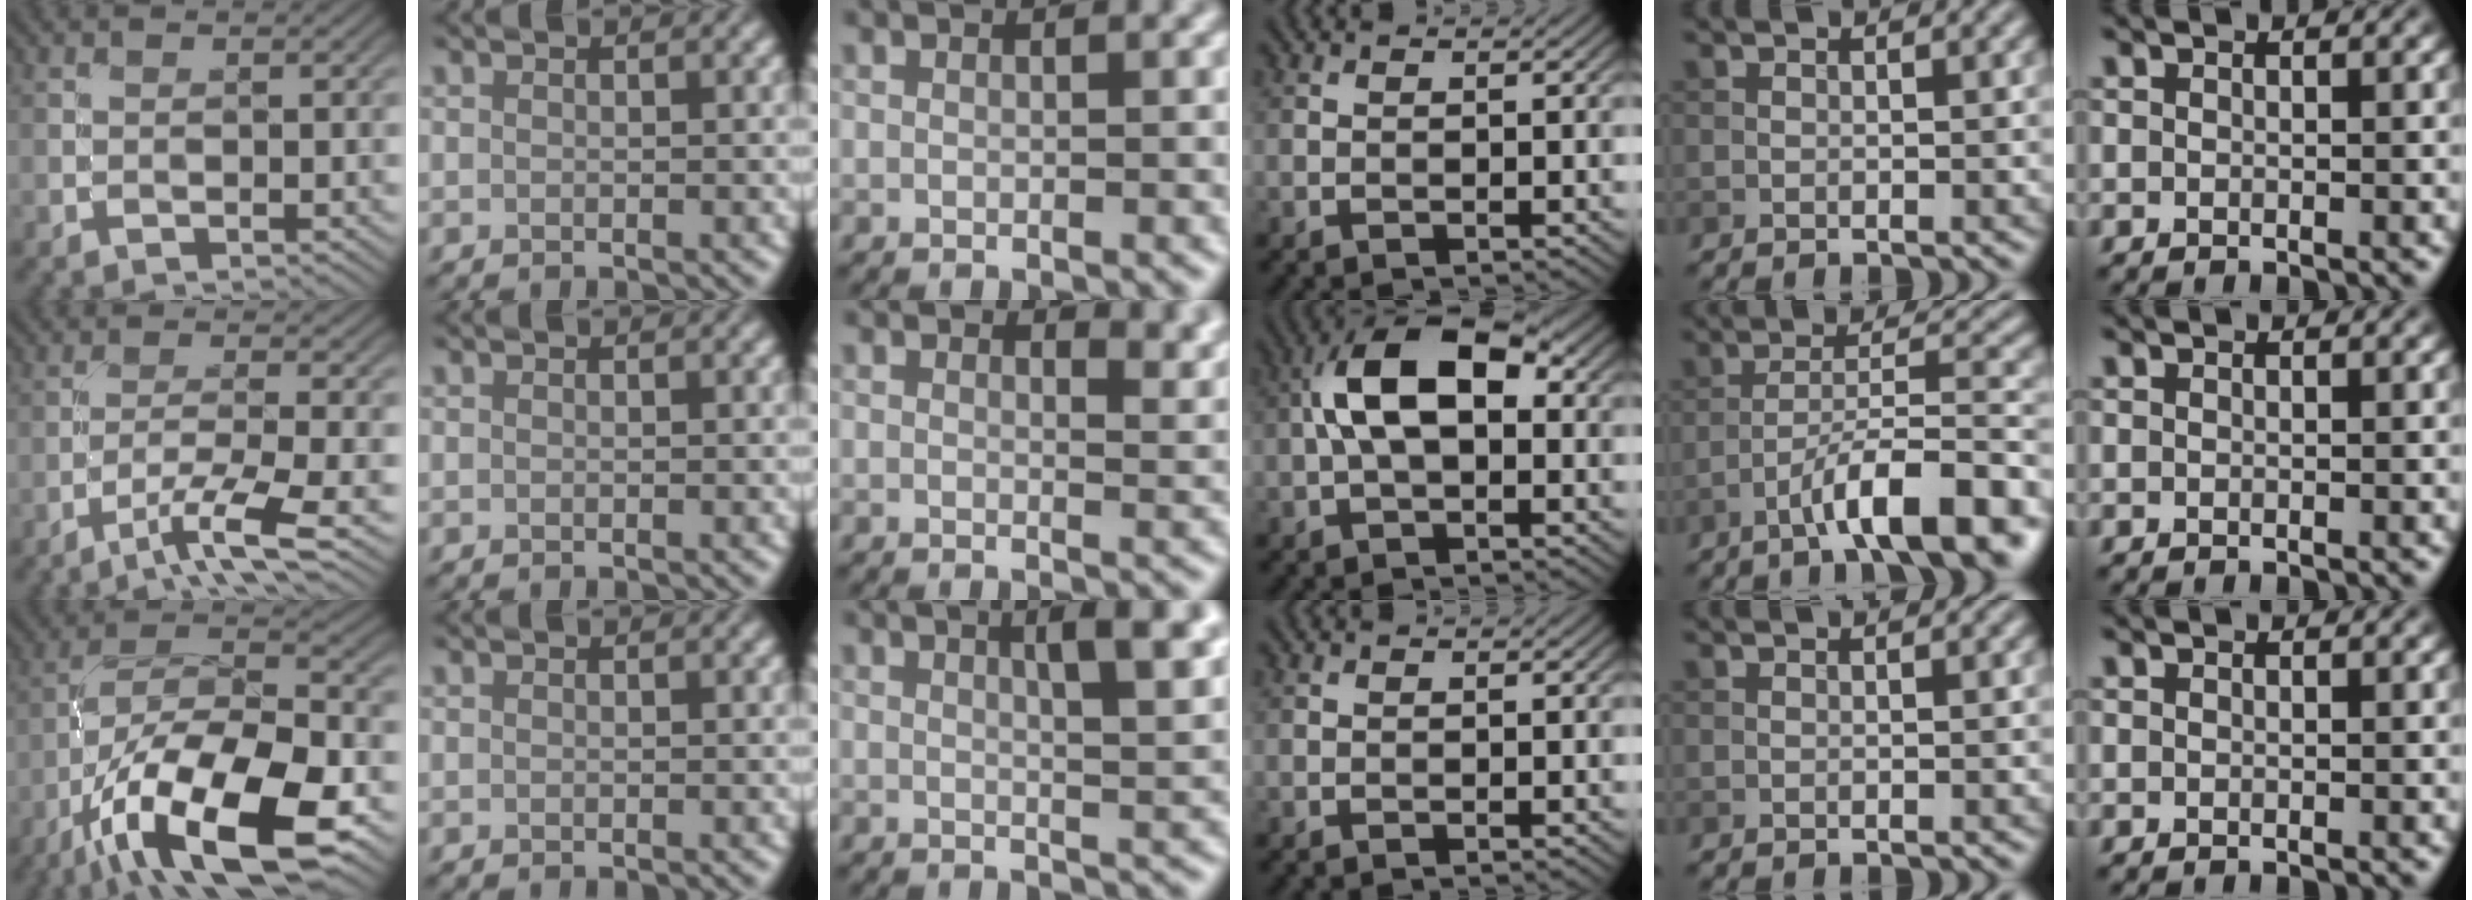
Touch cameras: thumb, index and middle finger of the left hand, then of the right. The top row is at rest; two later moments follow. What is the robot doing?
{"motion": "unscrew", "object": "medicine bottle"}